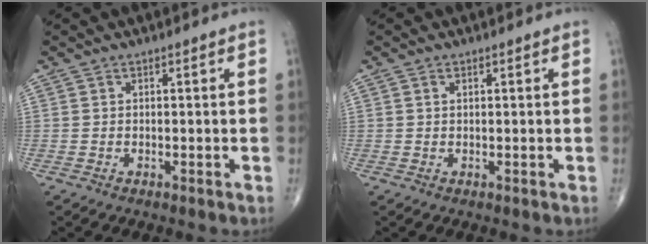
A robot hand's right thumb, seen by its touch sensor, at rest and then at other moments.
{"total": 0.7, "force": [0.3, 0.4, 0.5], "torque": [-0.010, 0.001, 0.006]}